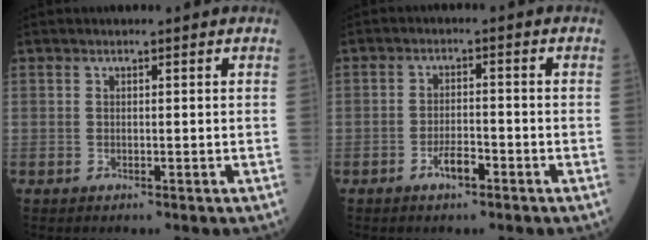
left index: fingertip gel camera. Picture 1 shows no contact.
{"total": 3.3, "force": [-2.0, 1.0, 2.3], "torque": [-0.044, 0.003, -0.038]}